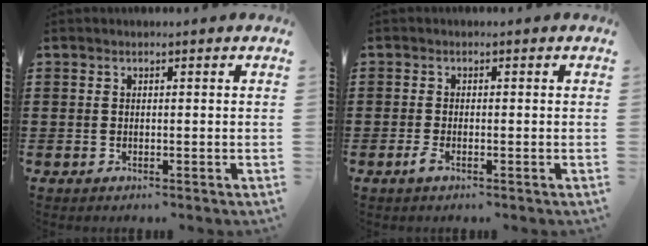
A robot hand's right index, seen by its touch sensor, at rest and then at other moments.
{"total": 1.4, "force": [-0.8, 0.2, 1.2], "torque": [-0.036, -0.010, -0.017]}